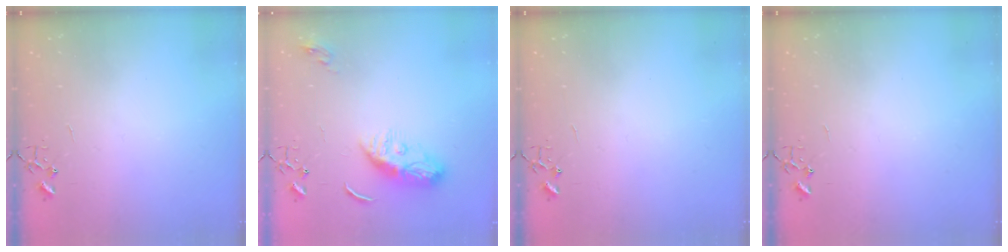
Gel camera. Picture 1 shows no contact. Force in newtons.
{"total": 10.5, "press": 10.5, "slide": 0.3}
{"total": 0.0}
{"total": 0.0}